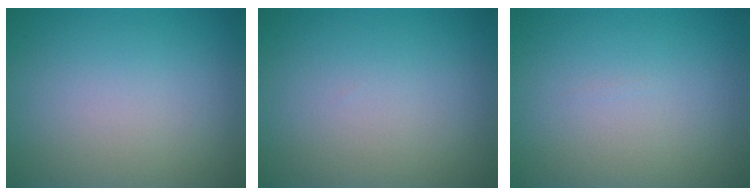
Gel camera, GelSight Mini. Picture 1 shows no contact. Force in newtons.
{"total": 0.0}
{"total": 0.0}